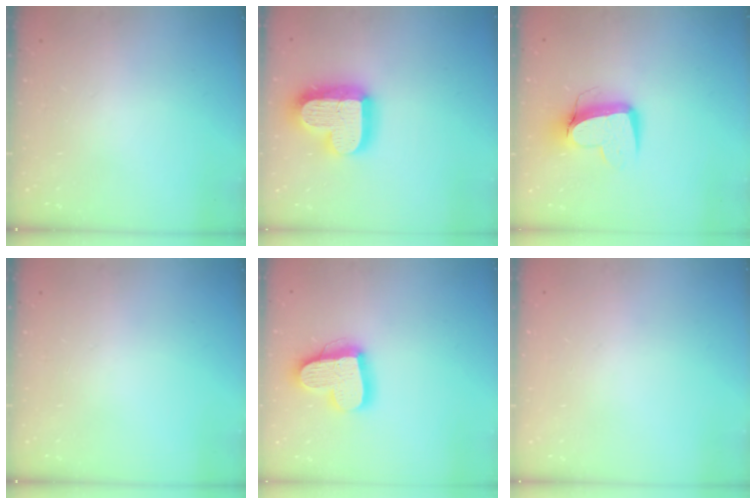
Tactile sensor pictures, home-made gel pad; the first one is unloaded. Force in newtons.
{"total": 20.7, "press": 20.7, "slide": 1.7}
{"total": 10.8, "press": 10.7, "slide": 1.1}
{"total": 0.0}
{"total": 18.1, "press": 18.0, "slide": 1.8}
{"total": 0.0}